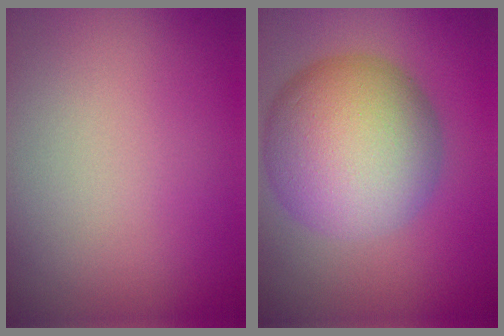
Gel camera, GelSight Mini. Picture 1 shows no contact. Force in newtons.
{"total": 11.3, "press": 11.3, "slide": 0.5}